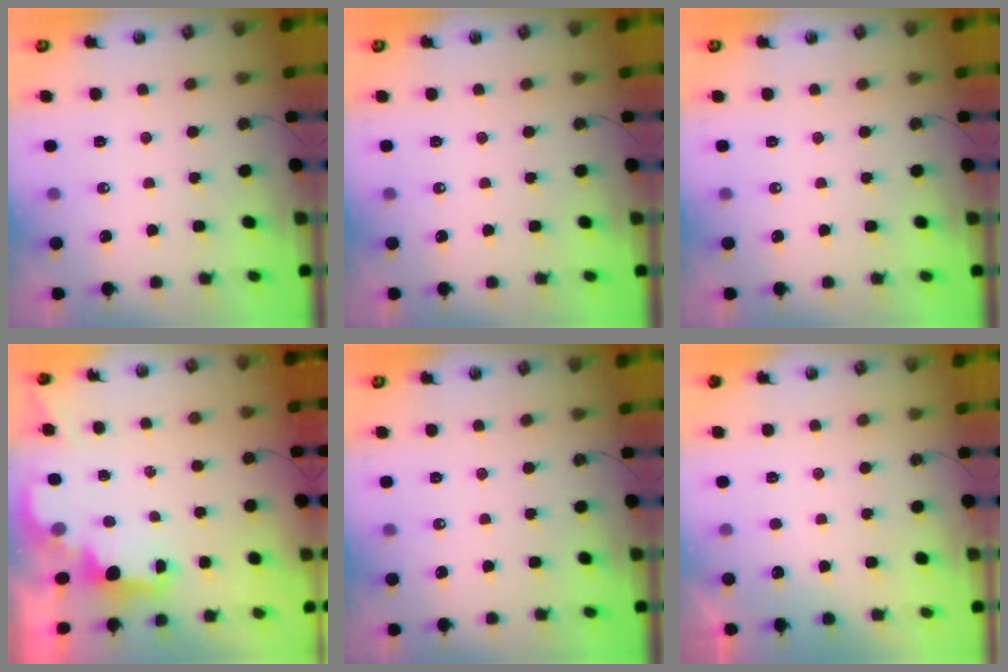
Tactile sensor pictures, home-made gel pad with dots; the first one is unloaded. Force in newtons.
{"total": 0.0}
{"total": 0.0}
{"total": 2.4, "press": 2.3, "slide": 0.8}
{"total": 0.0}
{"total": 0.7, "press": 0.4, "slide": 0.6}